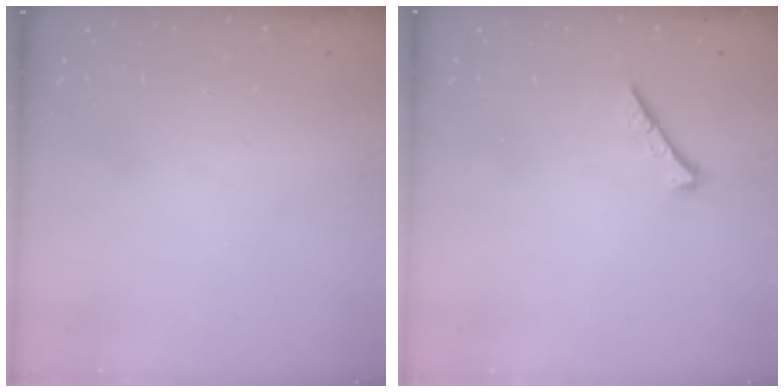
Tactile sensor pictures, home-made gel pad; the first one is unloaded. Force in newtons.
{"total": 0.0}